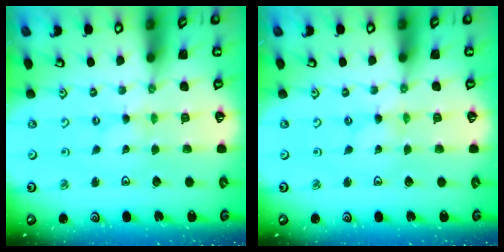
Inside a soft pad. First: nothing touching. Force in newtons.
{"total": 0.0}